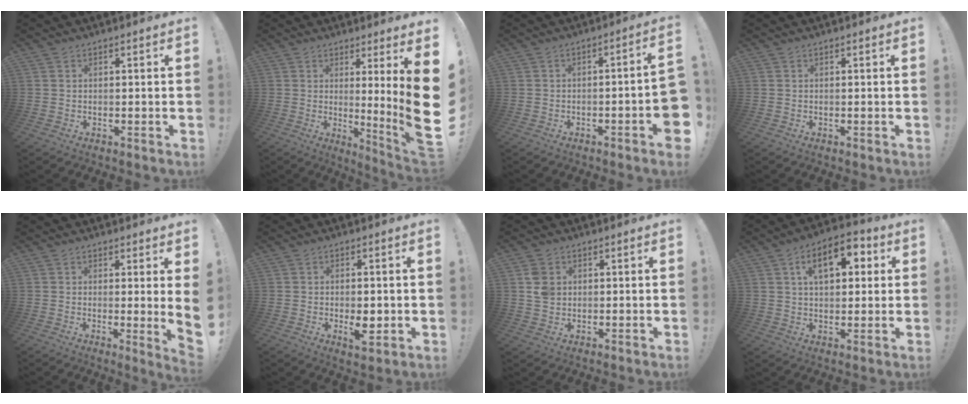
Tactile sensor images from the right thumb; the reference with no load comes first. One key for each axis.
{"total": 11.8, "fx": 1.4, "fy": -1.7, "fz": 11.6, "tx": -0.165, "ty": -0.056, "tz": 0.016}
{"total": 6.9, "fx": -2.8, "fy": 0.4, "fz": 6.3, "tx": -0.092, "ty": 0.005, "tz": -0.040}
{"total": 0.0}
{"total": 4.1, "fx": 1.2, "fy": -0.6, "fz": 3.9, "tx": -0.054, "ty": -0.020, "tz": 0.021}
{"total": 5.8, "fx": -1.1, "fy": 2.7, "fz": 5.0, "tx": -0.067, "ty": 0.000, "tz": -0.017}
{"total": 5.2, "fx": 1.4, "fy": 4.3, "fz": 2.5, "tx": -0.033, "ty": 0.007, "tz": 0.028}
{"total": 12.4, "fx": 4.1, "fy": 7.0, "fz": 9.4, "tx": -0.136, "ty": 0.006, "tz": 0.067}